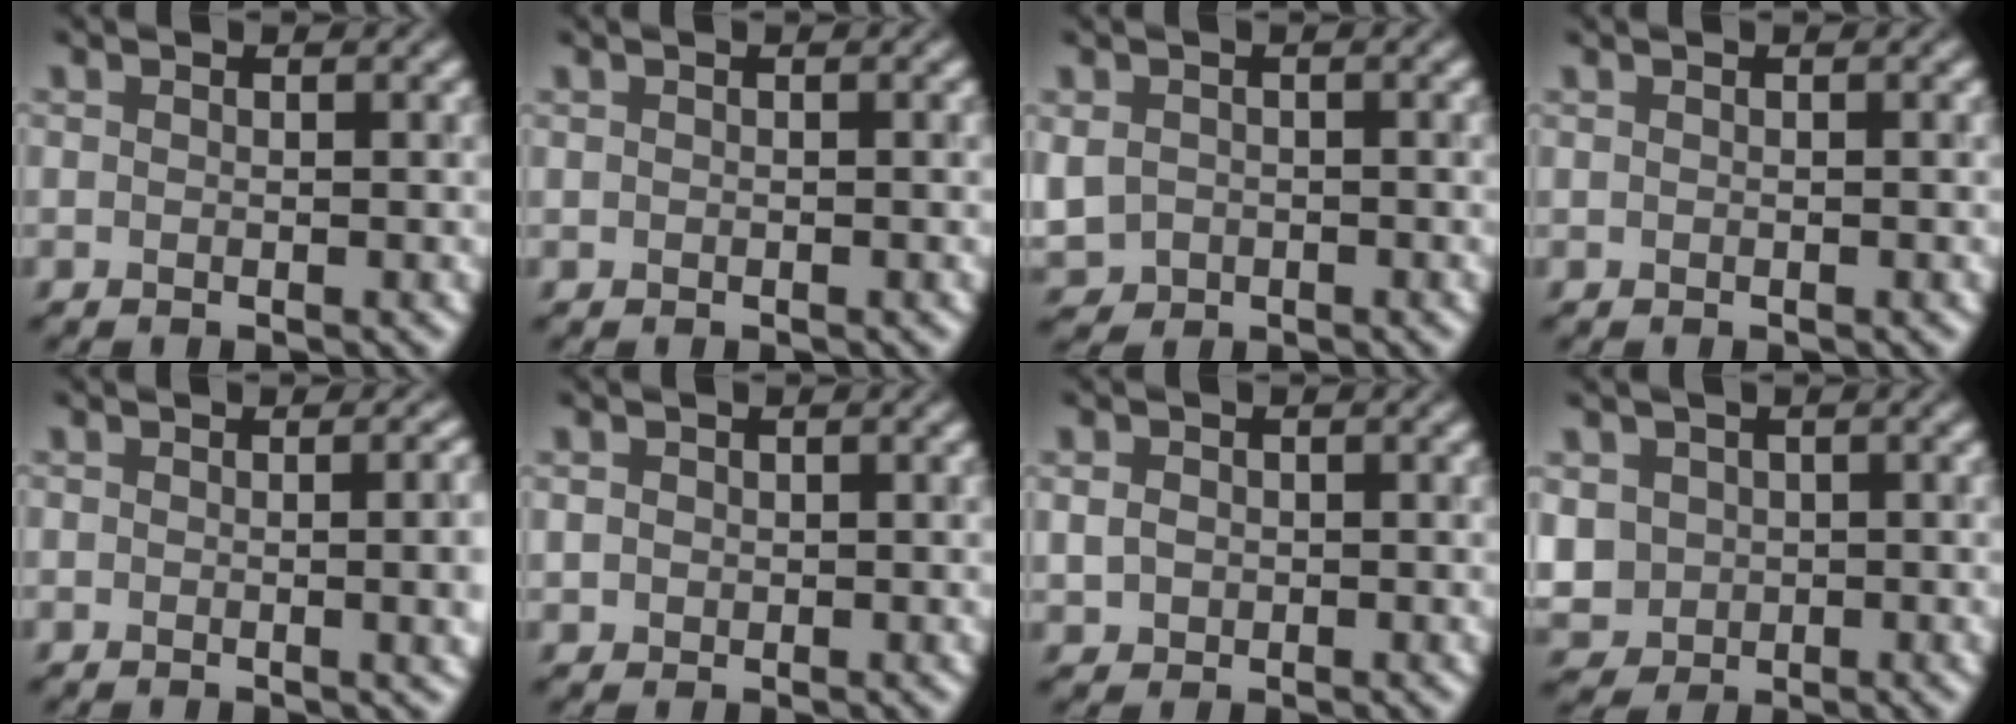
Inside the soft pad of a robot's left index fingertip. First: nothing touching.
{"total": 0.0}
{"total": 2.7, "force": [-0.6, 2.3, 1.2], "torque": [-0.026, -0.003, -0.010]}
{"total": 0.0}
{"total": 3.8, "force": [-0.4, 1.7, 3.4], "torque": [-0.030, -0.008, 0.002]}
{"total": 1.0, "force": [0.3, 0.9, 0.3], "torque": [-0.003, 0.004, 0.008]}
{"total": 1.6, "force": [0.0, 1.4, 0.8], "torque": [-0.015, 0.002, 0.000]}
{"total": 4.4, "force": [0.0, 4.0, 1.8], "torque": [-0.049, 0.006, -0.007]}